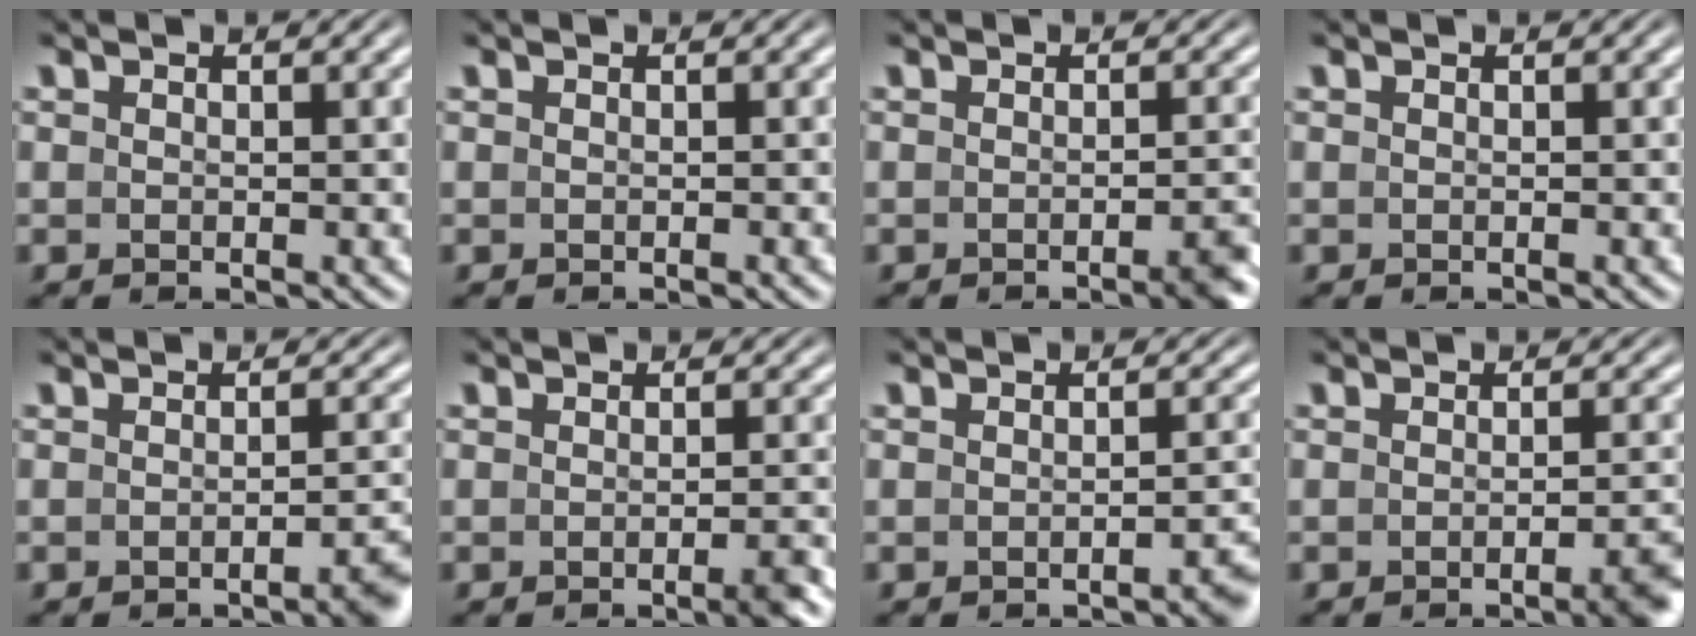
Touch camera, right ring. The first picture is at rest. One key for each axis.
{"total": 0.0}
{"total": 2.4, "fx": -1.7, "fy": 0.1, "fz": 1.7, "tx": -0.020, "ty": 0.003, "tz": -0.030}
{"total": 0.0}
{"total": 3.3, "fx": -2.3, "fy": 0.2, "fz": 2.4, "tx": -0.022, "ty": 0.007, "tz": -0.042}
{"total": 1.8, "fx": -1.3, "fy": -0.2, "fz": 1.2, "tx": -0.017, "ty": 0.005, "tz": -0.026}
{"total": 2.5, "fx": -2.0, "fy": 0.1, "fz": 1.4, "tx": -0.016, "ty": 0.004, "tz": -0.033}
{"total": 3.3, "fx": -2.1, "fy": 0.2, "fz": 2.5, "tx": -0.025, "ty": 0.005, "tz": -0.039}